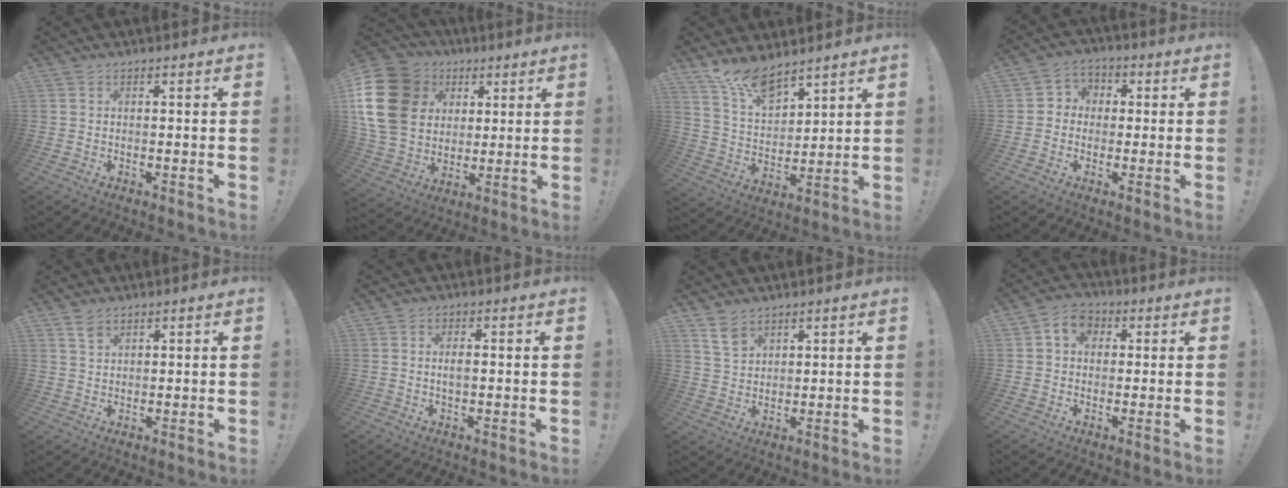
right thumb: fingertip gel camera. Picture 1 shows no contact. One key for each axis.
{"total": 21.3, "fx": 5.2, "fy": 16.9, "fz": 11.9, "tx": -0.225, "ty": -0.013, "tz": 0.119}
{"total": 11.2, "fx": 9.5, "fy": 4.0, "fz": 4.4, "tx": -0.096, "ty": -0.066, "tz": 0.182}
{"total": 5.0, "fx": -1.2, "fy": 4.6, "fz": 1.5, "tx": -0.024, "ty": 0.020, "tz": -0.019}
{"total": 2.8, "fx": 2.0, "fy": 1.6, "fz": 1.2, "tx": -0.014, "ty": -0.010, "tz": 0.036}
{"total": 1.9, "fx": -0.1, "fy": 0.5, "fz": 1.8, "tx": -0.027, "ty": -0.001, "tz": -0.004}
{"total": 5.6, "fx": 4.0, "fy": 3.3, "fz": 2.2, "tx": -0.035, "ty": -0.021, "tz": 0.076}
{"total": 6.3, "fx": 1.6, "fy": 5.0, "fz": 3.3, "tx": -0.050, "ty": 0.003, "tz": 0.030}